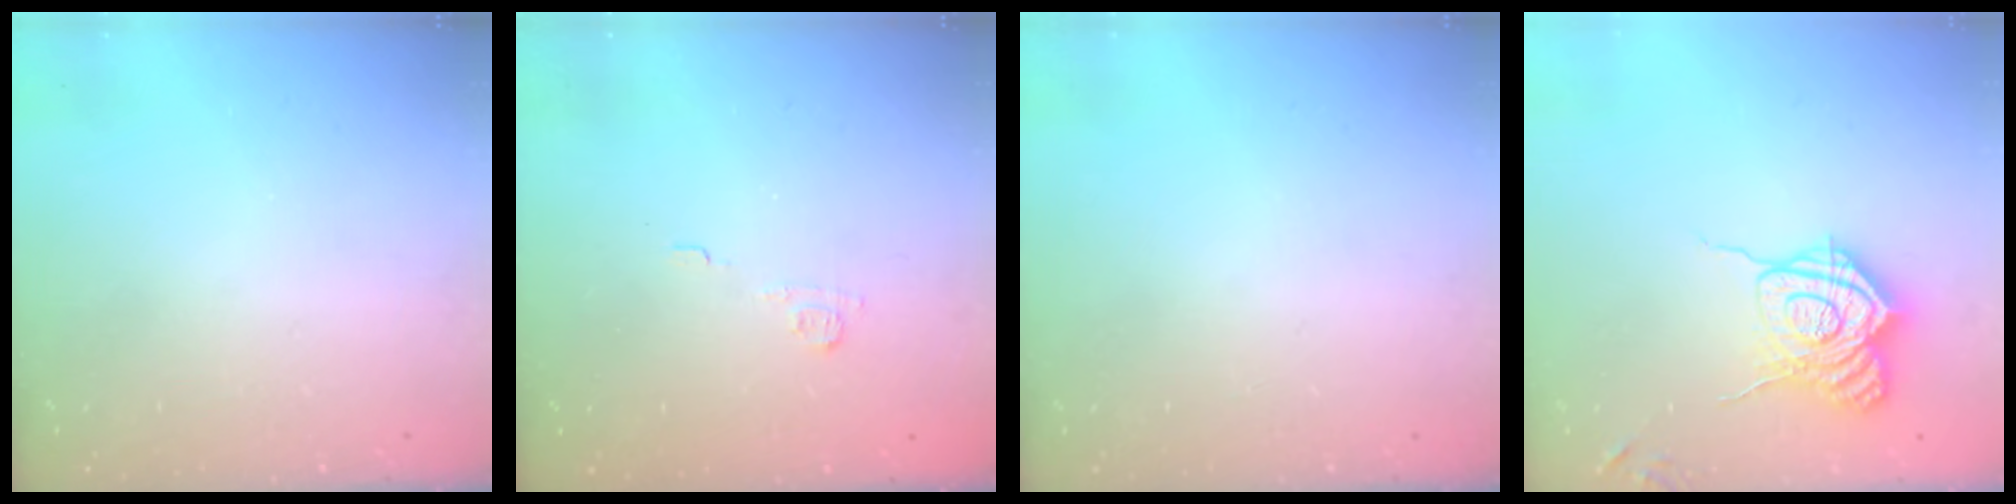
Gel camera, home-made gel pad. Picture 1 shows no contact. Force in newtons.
{"total": 3.8, "press": 3.6, "slide": 1.1}
{"total": 0.0}
{"total": 16.7, "press": 16.7, "slide": 0.6}